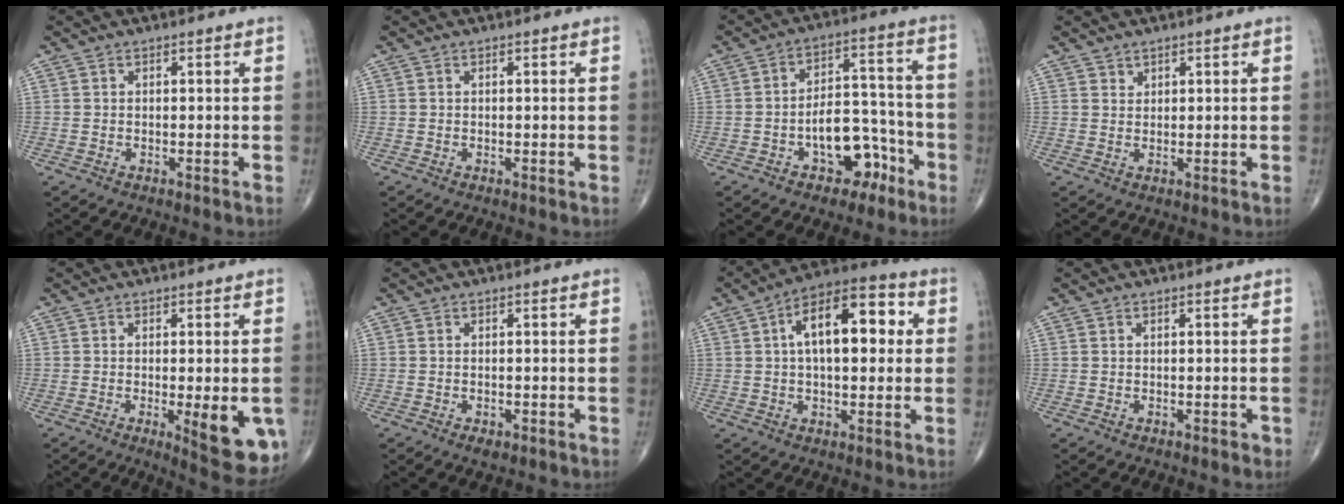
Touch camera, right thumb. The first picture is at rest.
{"total": 0.0}
{"total": 10.9, "force": [-5.1, 6.6, 7.1], "torque": [-0.078, 0.060, -0.072]}
{"total": 1.2, "force": [0.9, 0.8, 0.0], "torque": [0.014, -0.006, 0.014]}
{"total": 12.0, "force": [-2.9, 3.6, 11.1], "torque": [-0.137, -0.023, -0.029]}
{"total": 1.6, "force": [-0.8, 0.9, 1.1], "torque": [-0.015, 0.005, -0.007]}
{"total": 15.6, "force": [2.8, 7.7, 13.3], "torque": [-0.188, 0.029, 0.036]}
{"total": 0.7, "force": [-0.2, 0.4, 0.5], "torque": [-0.008, 0.000, -0.001]}